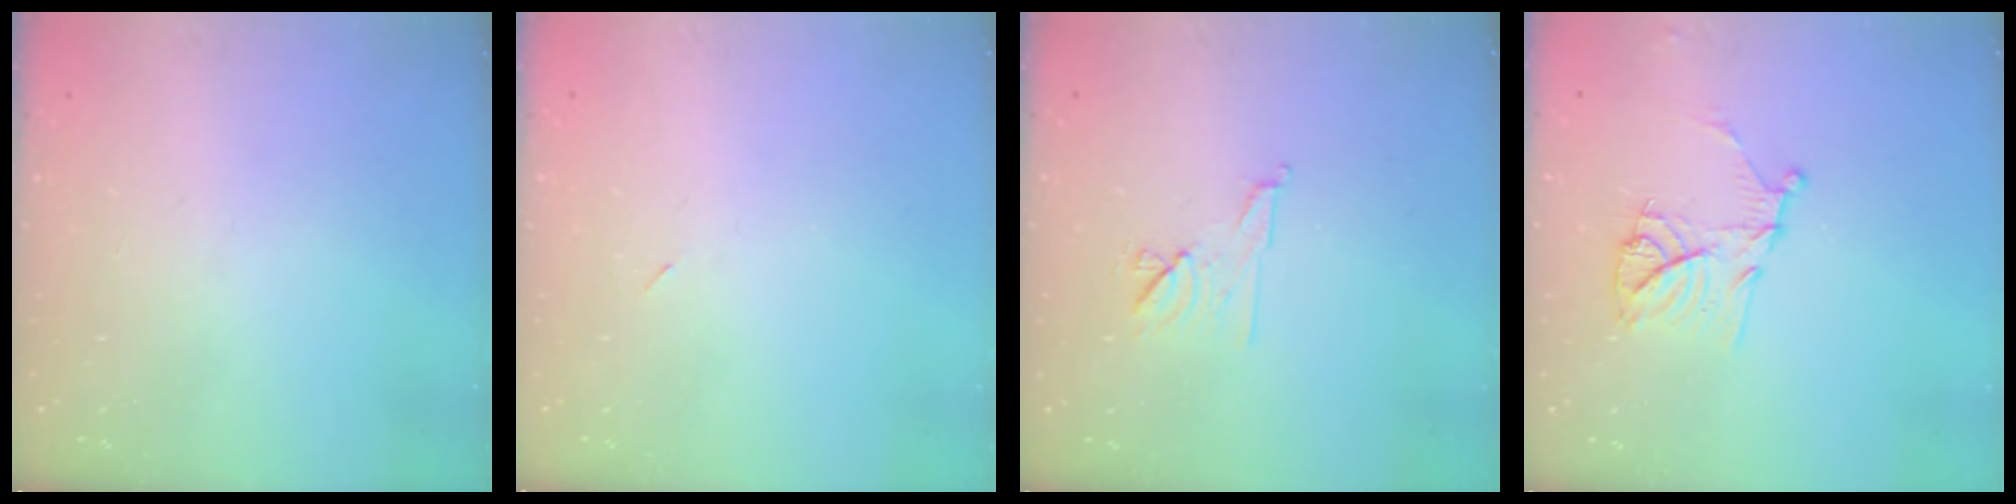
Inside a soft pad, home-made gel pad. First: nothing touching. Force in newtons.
{"total": 2.3, "press": 1.9, "slide": 1.2}
{"total": 7.5, "press": 7.4, "slide": 1.3}
{"total": 11.8, "press": 11.8, "slide": 0.5}